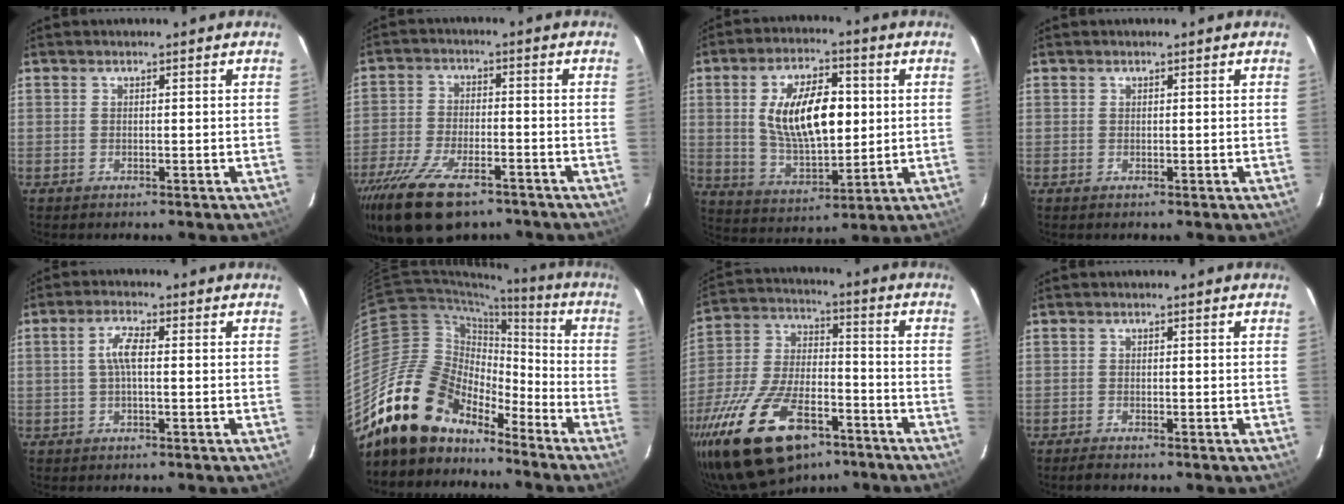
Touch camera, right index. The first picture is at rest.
{"total": 16.3, "force": [-11.5, 6.6, 9.5], "torque": [-0.212, -0.037, -0.201]}
{"total": 15.4, "force": [2.3, 7.3, 13.4], "torque": [-0.238, 0.009, 0.052]}
{"total": 0.5, "force": [0.1, 0.5, -0.1], "torque": [0.004, 0.002, 0.000]}
{"total": 3.6, "force": [0.0, 1.0, 3.5], "torque": [-0.071, 0.007, 0.001]}
{"total": 19.8, "force": [-15.4, 10.0, 7.5], "torque": [-0.145, 0.024, -0.269]}
{"total": 23.4, "force": [-14.6, 11.2, 14.4], "torque": [-0.296, -0.016, -0.245]}
{"total": 1.8, "force": [-1.6, 0.3, 0.7], "torque": [-0.020, -0.005, -0.028]}